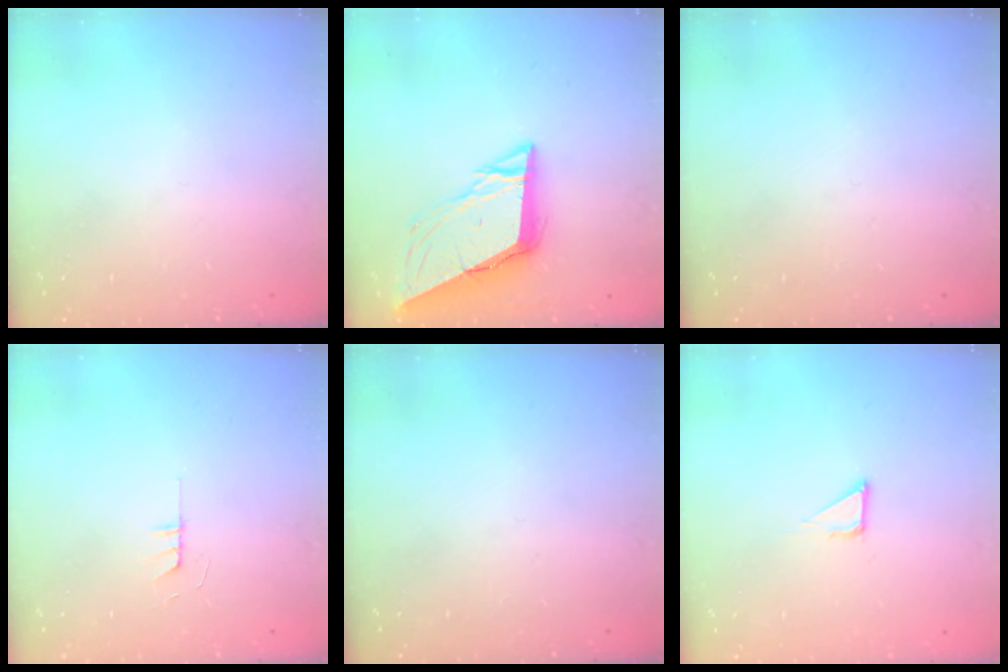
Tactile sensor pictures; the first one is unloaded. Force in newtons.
{"total": 10.3, "press": 9.9, "slide": 2.9}
{"total": 0.0}
{"total": 4.0, "press": 4.0, "slide": 0.4}
{"total": 0.0}
{"total": 3.5, "press": 3.5, "slide": 0.2}